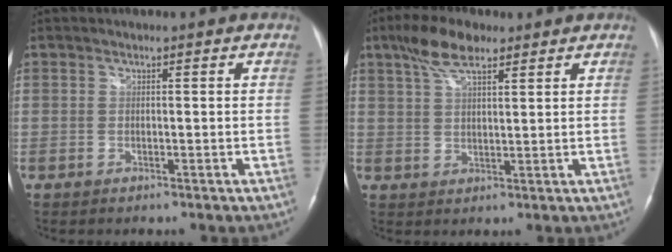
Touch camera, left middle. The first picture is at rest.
{"total": 7.1, "force": [4.7, 2.4, 4.8], "torque": [-0.099, 0.018, 0.089]}